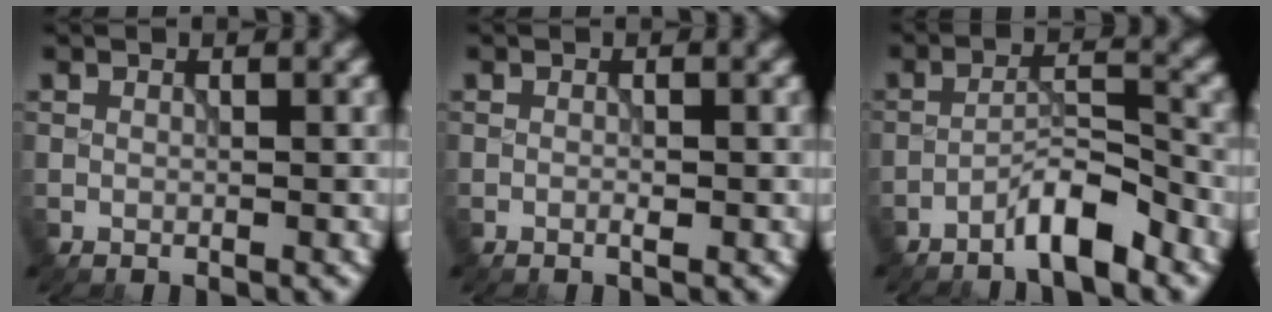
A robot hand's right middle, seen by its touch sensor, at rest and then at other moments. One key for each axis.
{"total": 0.6, "fx": -0.2, "fy": 0.1, "fz": 0.5, "tx": -0.009, "ty": -0.002, "tz": -0.004}
{"total": 4.2, "fx": -3.2, "fy": 0.6, "fz": 2.7, "tx": -0.045, "ty": 0.013, "tz": -0.062}